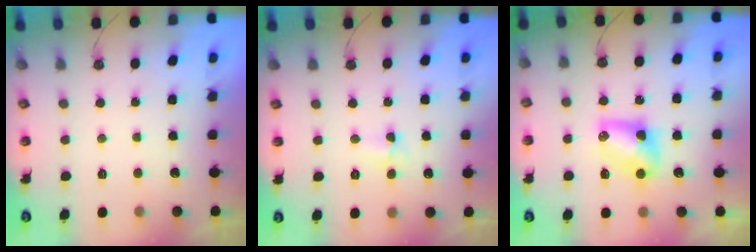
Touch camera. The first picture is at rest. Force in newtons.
{"total": 4.1, "press": 4.1, "slide": 0.8}
{"total": 7.6, "press": 7.6, "slide": 0.8}